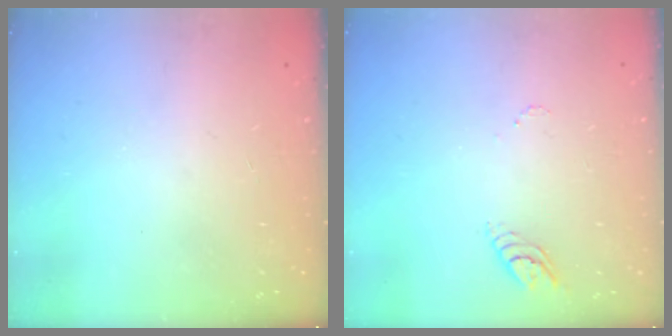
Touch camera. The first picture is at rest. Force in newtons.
{"total": 3.3, "press": 3.3, "slide": 0.3}